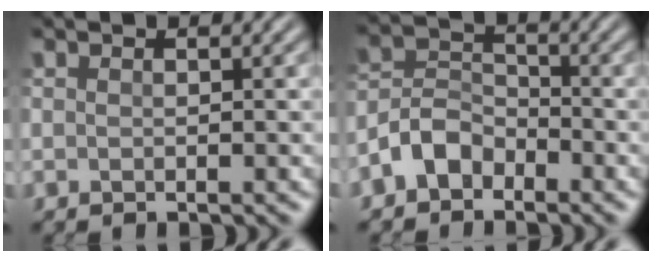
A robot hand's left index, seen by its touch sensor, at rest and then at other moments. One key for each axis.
{"total": 3.3, "fx": -2.2, "fy": 2.1, "fz": 1.2, "tx": -0.025, "ty": 0.014, "tz": -0.056}